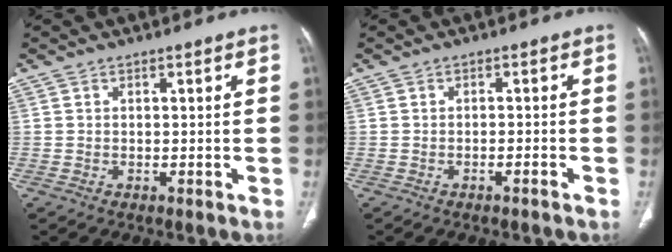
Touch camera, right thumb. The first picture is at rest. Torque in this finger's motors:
{"motor_torque": [-0.61, 0.30, -0.68, 0.15, -0.04]}